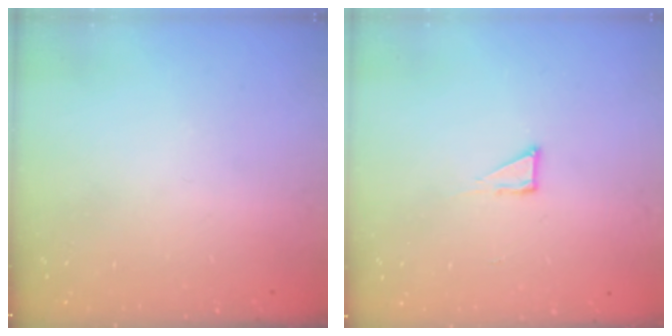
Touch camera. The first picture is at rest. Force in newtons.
{"total": 2.8, "press": 2.8, "slide": 0.2}